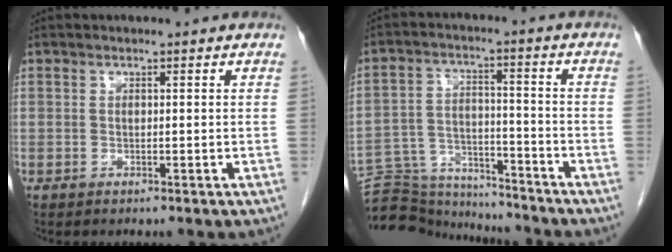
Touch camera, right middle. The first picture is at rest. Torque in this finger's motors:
{"motor_torque": [-0.11, -0.23, -0.15, -0.07]}